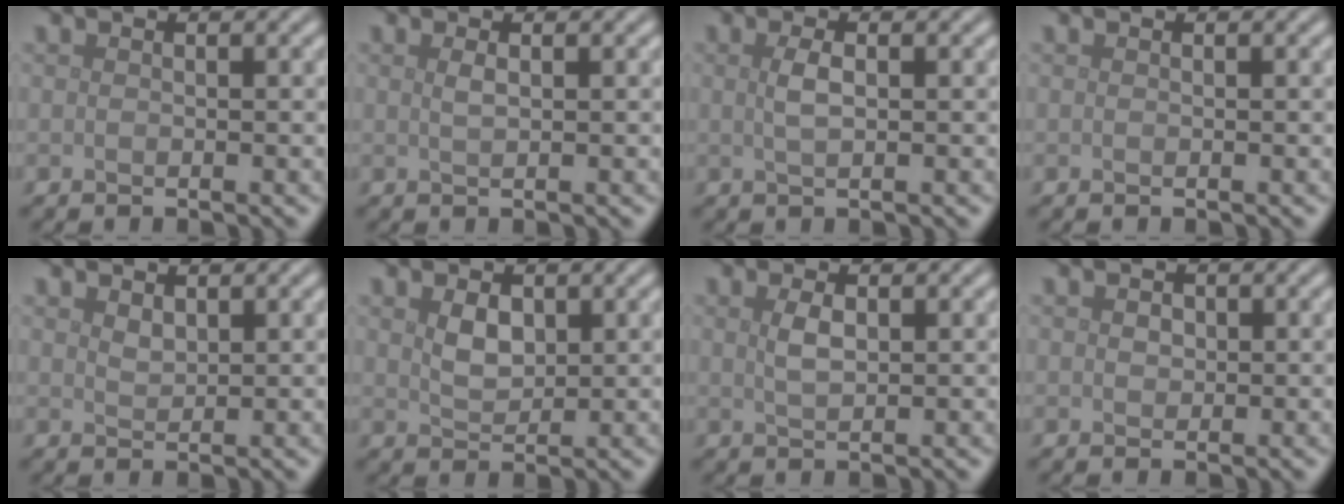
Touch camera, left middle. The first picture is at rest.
{"total": 1.0, "force": [0.4, 0.3, 0.9], "torque": [-0.015, 0.003, 0.006]}
{"total": 1.6, "force": [0.3, 0.5, 1.5], "torque": [-0.032, 0.004, 0.005]}
{"total": 0.0}
{"total": 1.1, "force": [0.8, 0.5, 0.6], "torque": [-0.015, 0.000, 0.019]}
{"total": 2.1, "force": [0.8, 1.3, 1.4], "torque": [-0.032, -0.002, 0.019]}
{"total": 1.7, "force": [0.5, 0.7, 1.4], "torque": [-0.034, 0.000, 0.013]}
{"total": 0.9, "force": [0.2, 0.7, 0.4], "torque": [-0.008, 0.000, 0.001]}